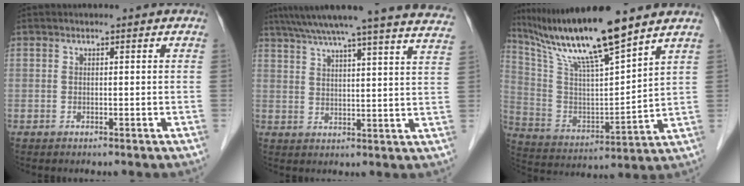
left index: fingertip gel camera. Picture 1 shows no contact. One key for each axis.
{"total": 26.8, "fx": 23.9, "fy": -0.2, "fz": 12.2, "tx": -0.198, "ty": -0.024, "tz": 0.299}
{"total": 16.1, "fx": 13.1, "fy": 0.0, "fz": 9.5, "tx": -0.184, "ty": 0.000, "tz": 0.246}